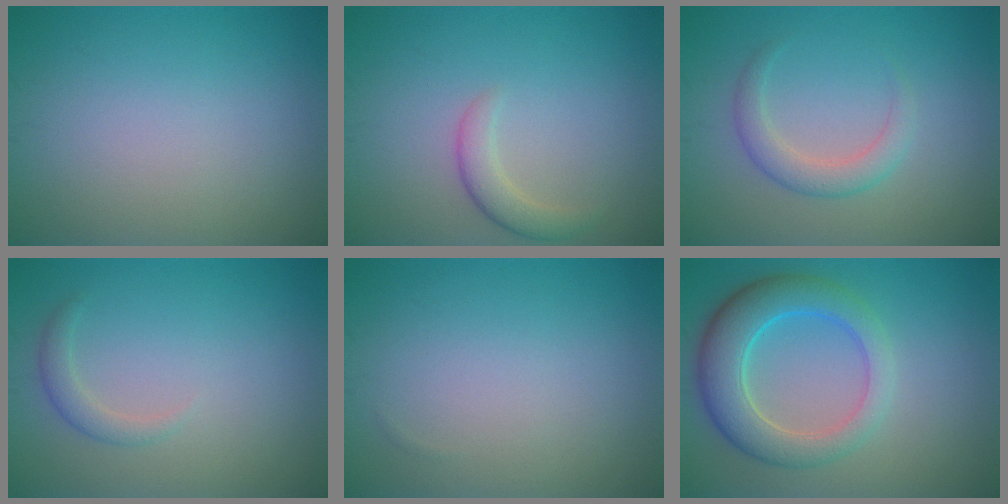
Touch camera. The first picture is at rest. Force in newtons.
{"total": 2.2, "press": 2.2, "slide": 0.2}
{"total": 2.5, "press": 2.5, "slide": 0.2}
{"total": 1.5, "press": 1.5, "slide": 0.1}
{"total": 0.0}
{"total": 6.3, "press": 6.3, "slide": 0.4}